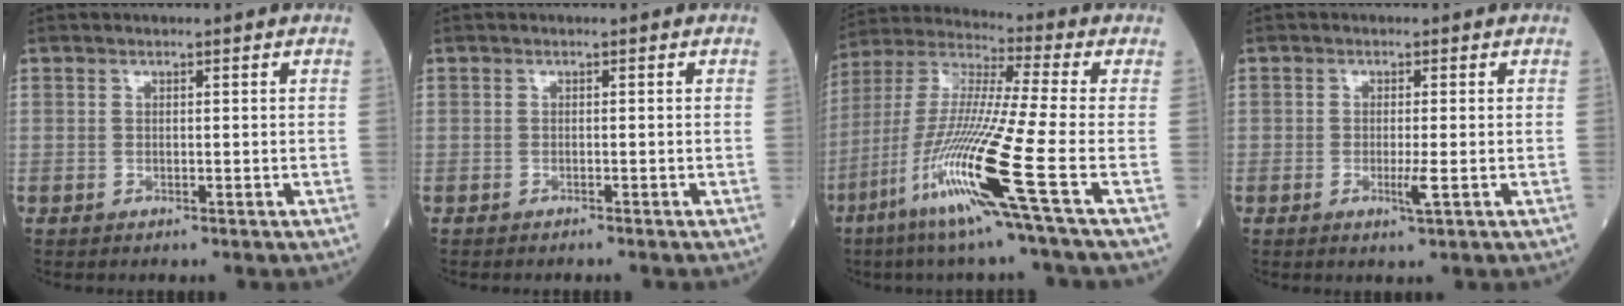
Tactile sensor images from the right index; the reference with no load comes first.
{"total": 0.8, "force": [-0.8, -0.1, 0.3], "torque": [-0.006, 0.000, -0.013]}
{"total": 17.5, "force": [-7.3, -1.5, 15.8], "torque": [-0.337, -0.035, -0.149]}
{"total": 2.3, "force": [-0.6, 0.0, 2.2], "torque": [-0.040, -0.005, -0.011]}